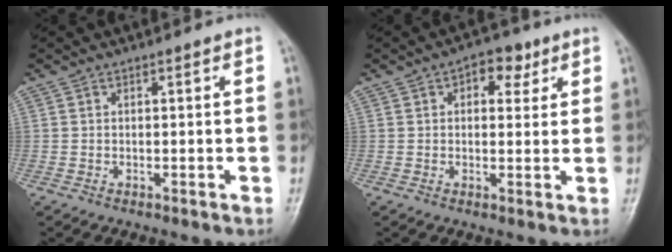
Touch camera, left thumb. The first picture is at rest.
{"total": 5.8, "force": [2.7, 3.6, 3.7], "torque": [-0.019, -0.002, 0.029]}